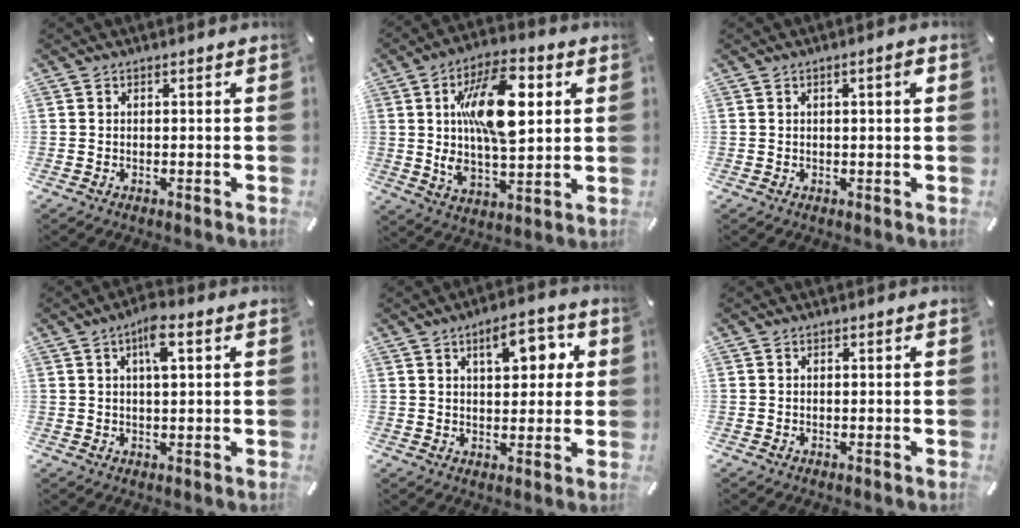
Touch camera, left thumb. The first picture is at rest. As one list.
[{"total": 19.0, "force": [4.7, 9.5, 15.8], "torque": [-0.283, -0.002, 0.073]}, {"total": 2.2, "force": [0.6, 0.3, 2.1], "torque": [-0.038, 0.004, 0.008]}, {"total": 5.4, "force": [2.0, 1.5, 4.8], "torque": [-0.090, 0.005, 0.031]}, {"total": 8.8, "force": [3.4, 4.7, 6.5], "torque": [-0.080, -0.009, 0.049]}, {"total": 0.0}]